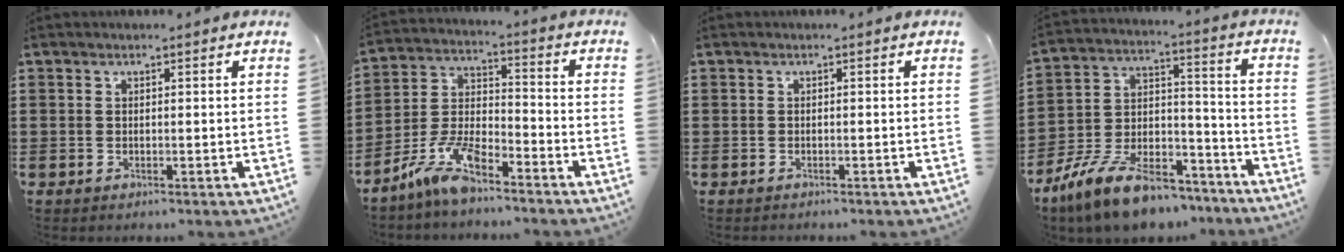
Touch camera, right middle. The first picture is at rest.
{"total": 9.2, "force": [-7.2, 2.5, 5.1], "torque": [-0.117, 0.010, -0.141]}
{"total": 0.6, "force": [-0.5, 0.3, -0.1], "torque": [0.001, 0.003, -0.012]}
{"total": 12.0, "force": [-9.9, 3.8, 5.7], "torque": [-0.120, 0.034, -0.191]}